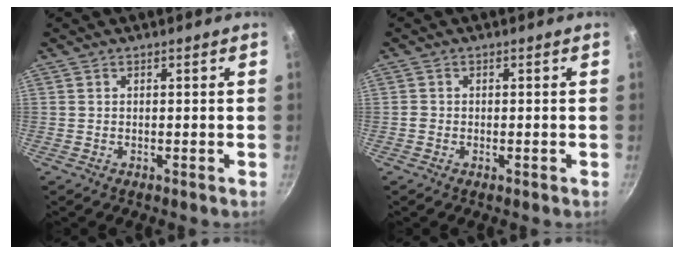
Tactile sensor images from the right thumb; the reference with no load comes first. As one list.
[{"total": 1.1, "force": [-0.5, 0.7, 0.7], "torque": [-0.013, 0.003, -0.011]}]